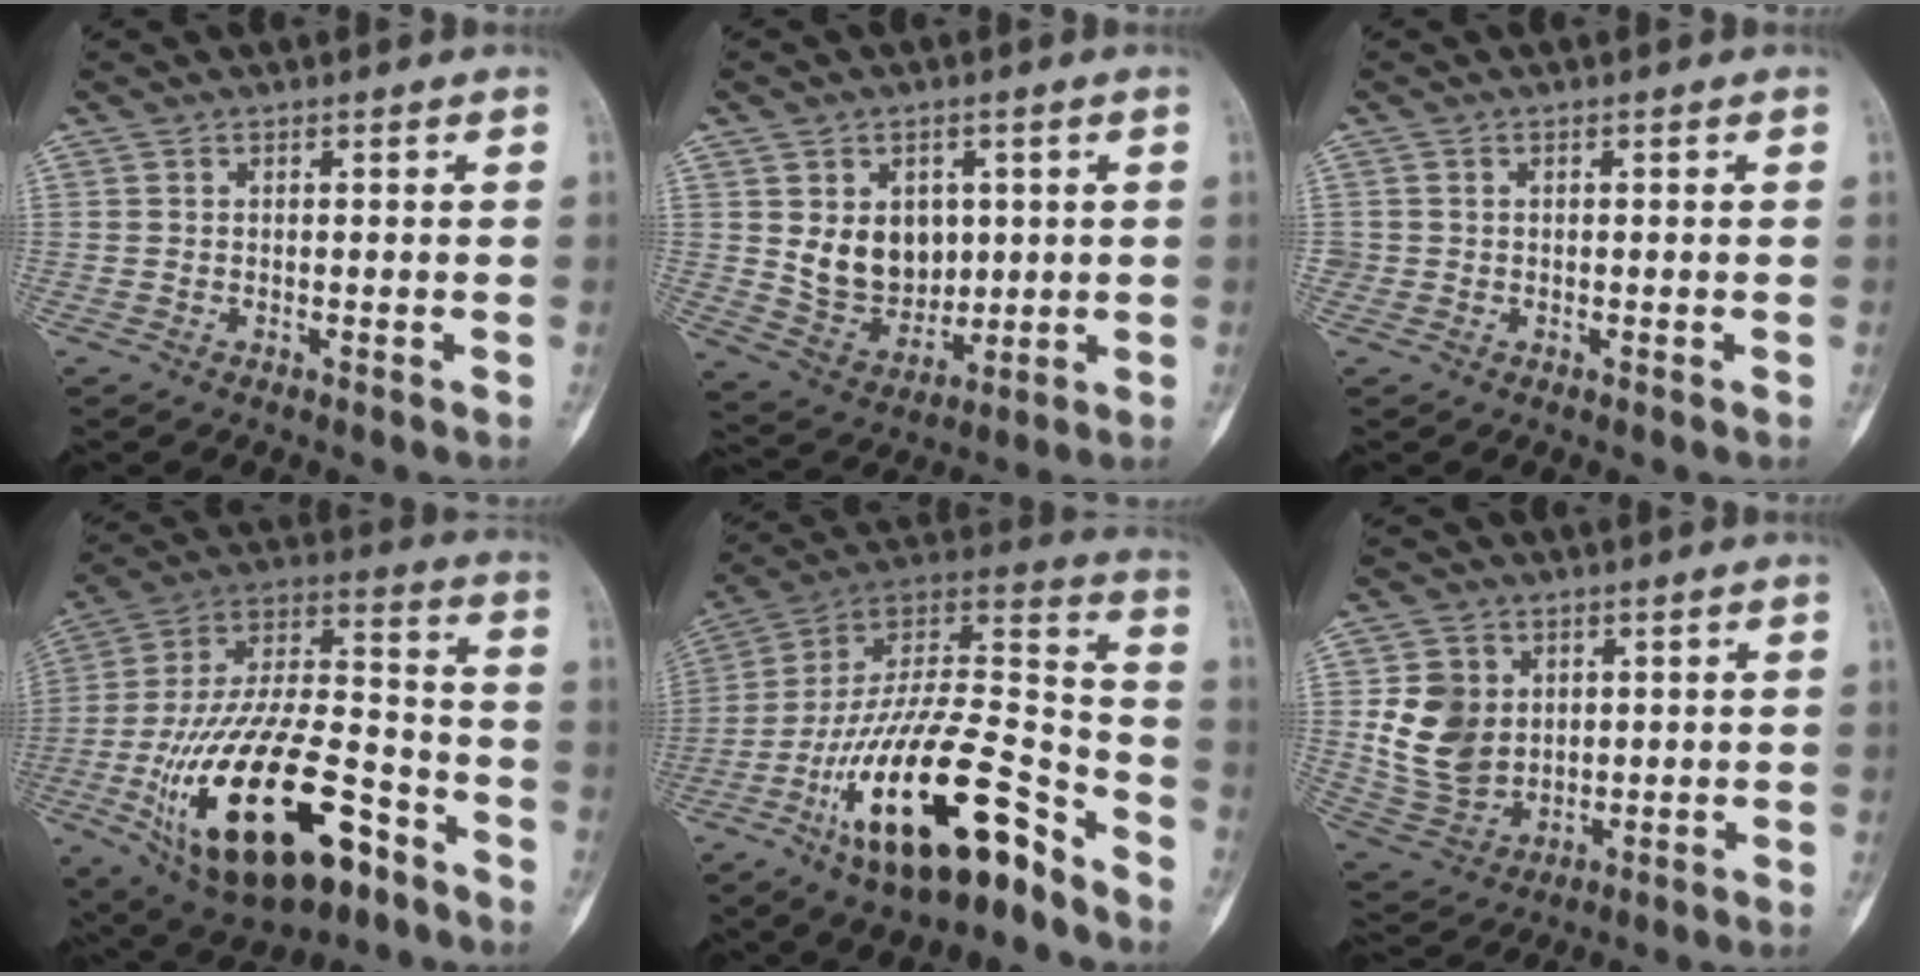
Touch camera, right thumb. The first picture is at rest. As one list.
[{"total": 12.3, "force": [2.1, 9.6, 7.3], "torque": [-0.072, -0.019, 0.059]}, {"total": 0.8, "force": [0.0, 0.8, 0.0], "torque": [0.007, 0.004, 0.000]}, {"total": 29.7, "force": [-13.0, 13.5, 23.0], "torque": [-0.444, 0.058, -0.209]}, {"total": 26.1, "force": [-15.1, 8.9, 19.4], "torque": [-0.323, 0.087, -0.257]}, {"total": 11.4, "force": [2.1, 9.3, 6.2], "torque": [-0.089, -0.012, 0.056]}]